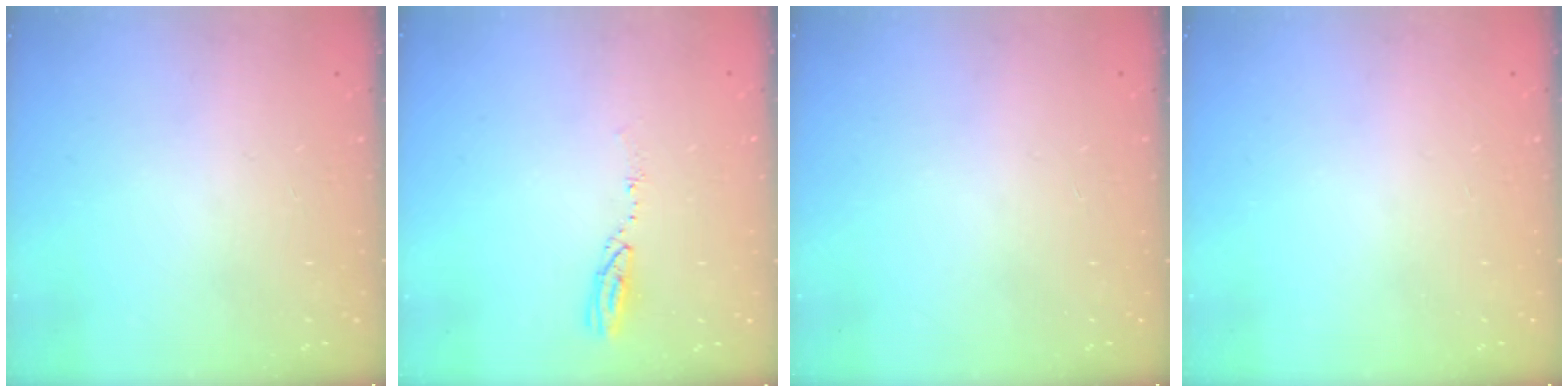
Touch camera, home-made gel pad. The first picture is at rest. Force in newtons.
{"total": 4.0, "press": 4.0, "slide": 0.3}
{"total": 0.9, "press": 0.0, "slide": 0.9}
{"total": 0.0}